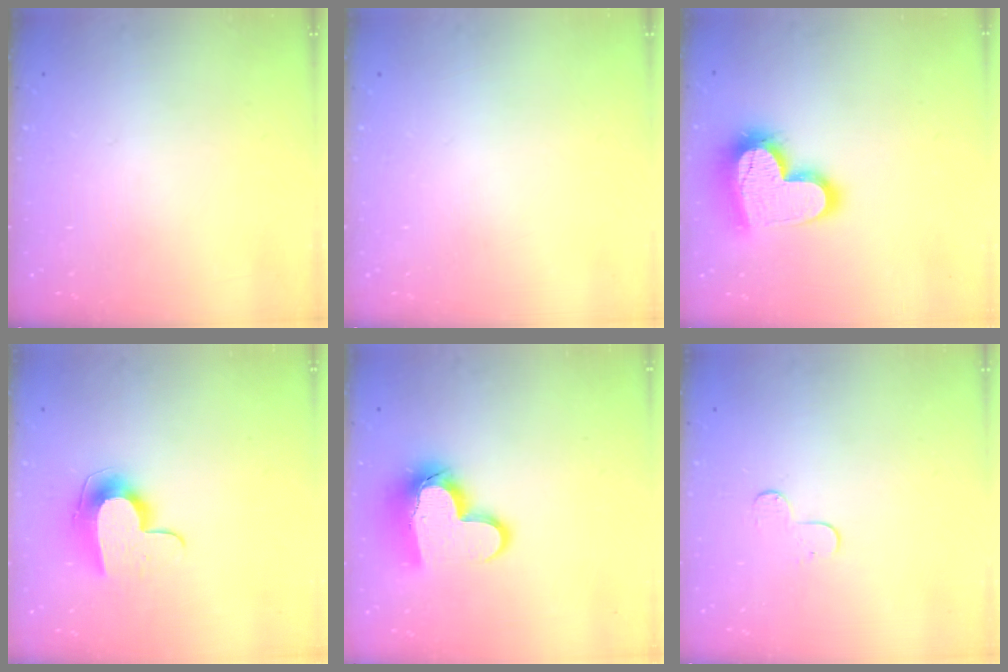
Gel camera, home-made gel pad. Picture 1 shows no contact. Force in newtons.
{"total": 0.0}
{"total": 18.6, "press": 18.5, "slide": 1.5}
{"total": 9.8, "press": 9.8, "slide": 0.1}
{"total": 14.3, "press": 14.3, "slide": 1.1}
{"total": 4.9, "press": 4.9, "slide": 0.5}